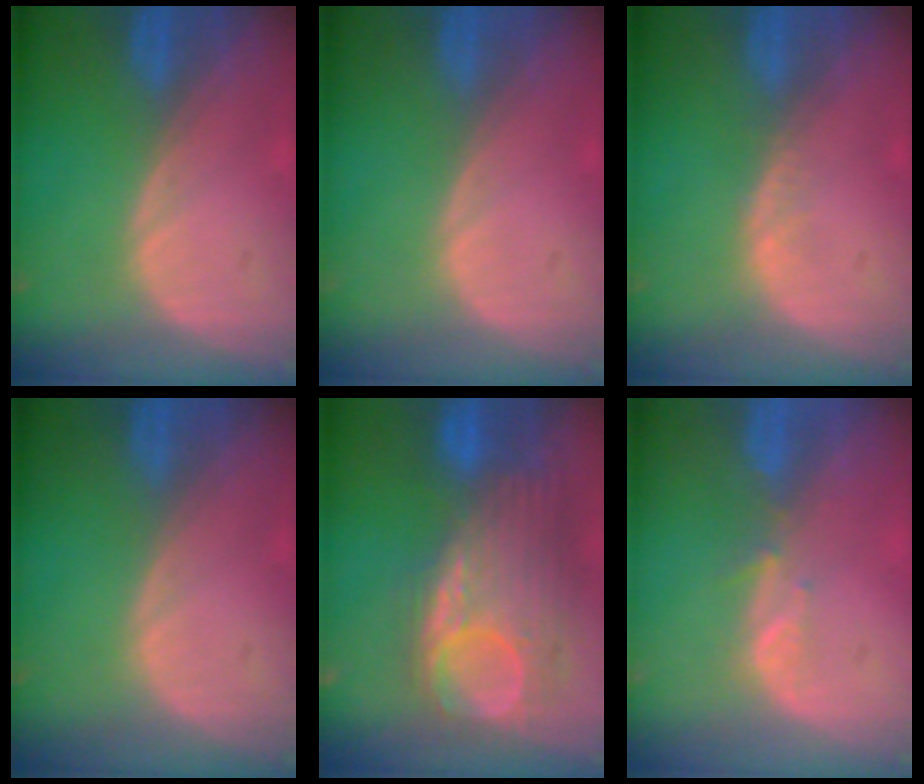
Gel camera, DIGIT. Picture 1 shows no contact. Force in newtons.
{"total": 0.0}
{"total": 0.8, "press": 0.7, "slide": 0.2}
{"total": 0.0}
{"total": 11.8, "press": 10.6, "slide": 5.1}
{"total": 1.9, "press": 1.8, "slide": 0.7}